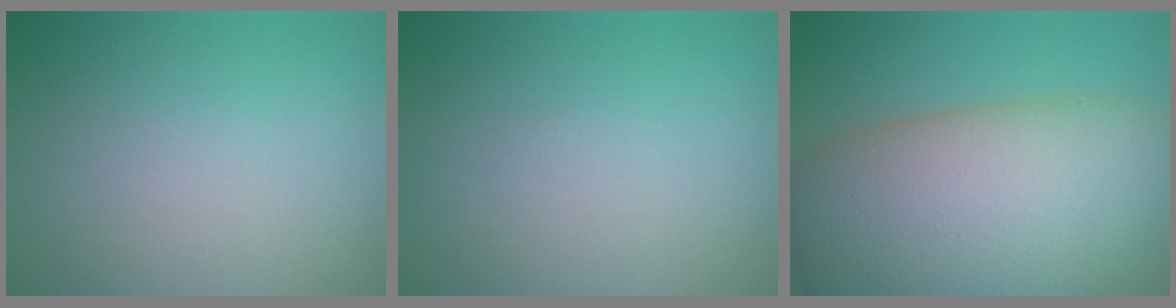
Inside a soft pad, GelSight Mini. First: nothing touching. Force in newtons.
{"total": 0.0}
{"total": 15.7, "press": 15.7, "slide": 0.8}